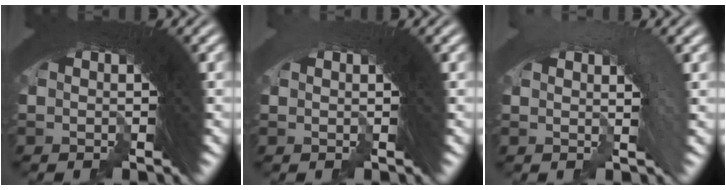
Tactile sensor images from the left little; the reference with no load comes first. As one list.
[{"total": 2.9, "force": [-2.0, -0.6, -1.9], "torque": [0.024, -0.012, -0.026]}, {"total": 2.6, "force": [-2.4, -0.3, -1.1], "torque": [0.026, -0.003, -0.035]}]